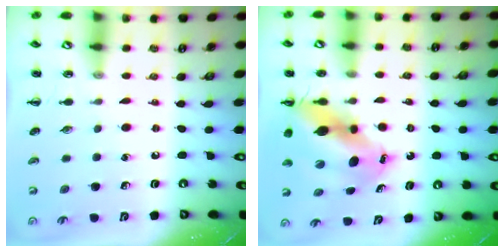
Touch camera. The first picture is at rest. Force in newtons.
{"total": 13.7, "press": 13.1, "slide": 3.9}